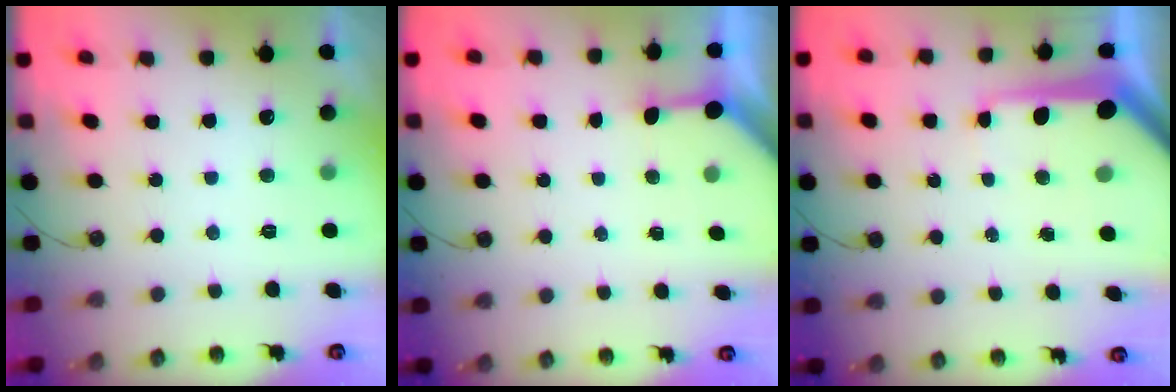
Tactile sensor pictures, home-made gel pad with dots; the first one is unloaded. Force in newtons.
{"total": 3.3, "press": 3.3, "slide": 0.4}
{"total": 11.8, "press": 11.8, "slide": 1.1}